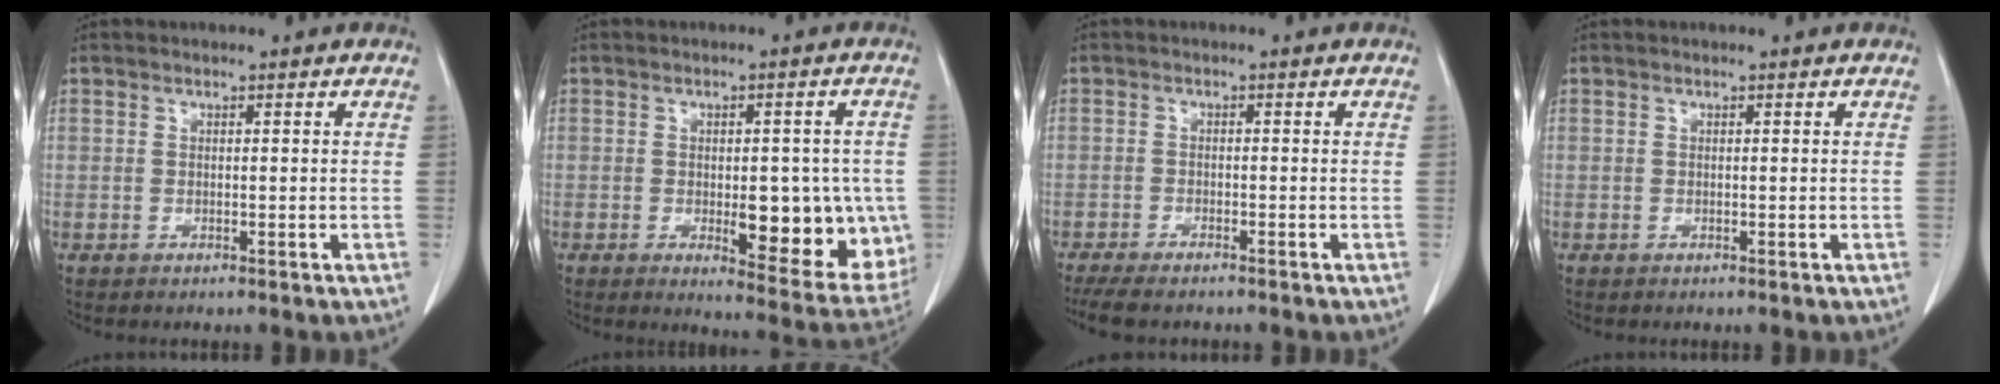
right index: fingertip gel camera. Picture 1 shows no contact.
{"total": 13.5, "force": [-2.1, 5.0, 12.3], "torque": [-0.122, -0.003, -0.008]}
{"total": 6.7, "force": [-5.7, 1.5, 3.3], "torque": [-0.049, -0.012, -0.091]}
{"total": 0.0}